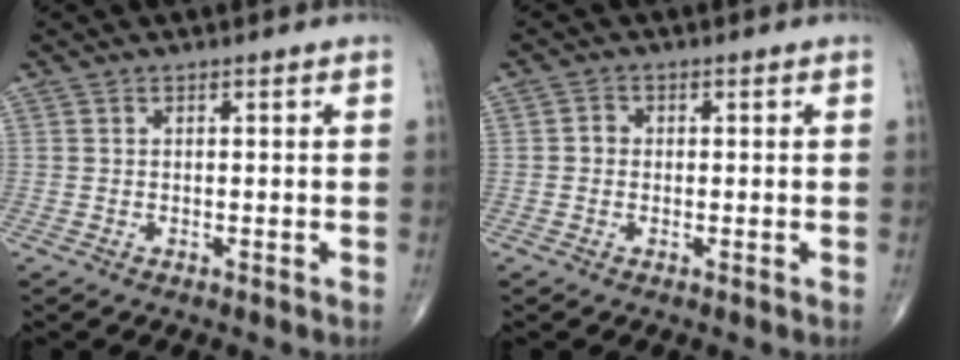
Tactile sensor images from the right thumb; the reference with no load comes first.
{"total": 1.7, "force": [-0.1, 1.6, 0.7], "torque": [-0.002, 0.005, -0.006]}